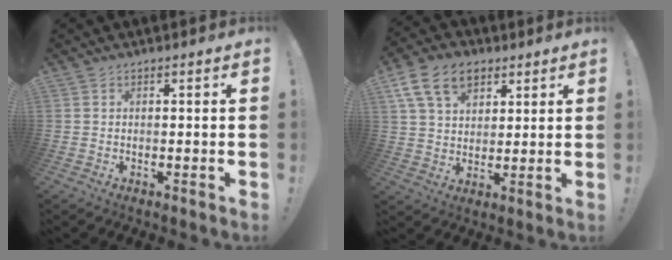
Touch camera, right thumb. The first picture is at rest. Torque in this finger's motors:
{"motor_torque": [1.55, 1.59, 0.38, -0.08, 0.14]}